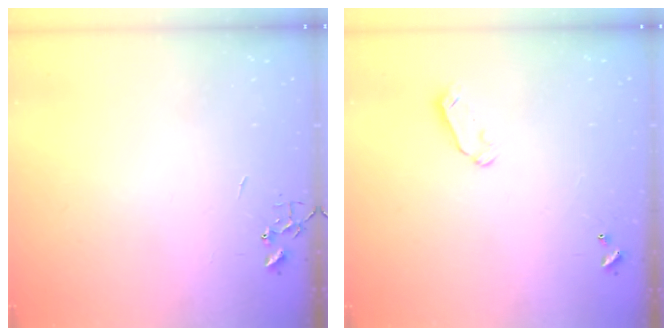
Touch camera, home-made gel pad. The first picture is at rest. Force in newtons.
{"total": 5.9, "press": 5.9, "slide": 0.6}